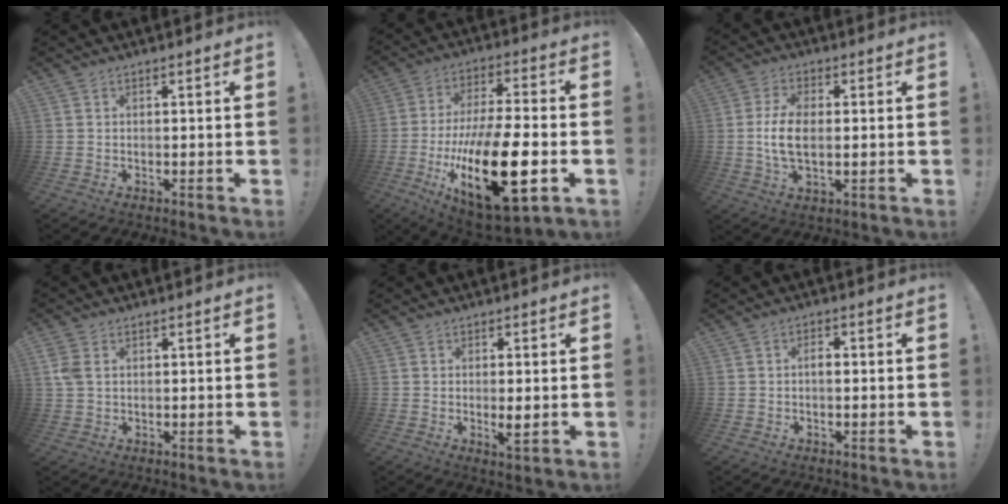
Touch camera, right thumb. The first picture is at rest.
{"total": 27.2, "force": [-7.8, 10.1, 24.0], "torque": [-0.439, 0.038, -0.116]}
{"total": 8.9, "force": [-0.2, 4.6, 7.6], "torque": [-0.149, -0.004, -0.003]}
{"total": 4.0, "force": [1.4, 2.6, 2.8], "torque": [-0.061, 0.002, 0.027]}
{"total": 3.8, "force": [-0.1, 0.8, 3.7], "torque": [-0.044, -0.011, -0.002]}
{"total": 2.0, "force": [-0.5, 0.9, 1.7], "torque": [-0.033, 0.008, -0.012]}